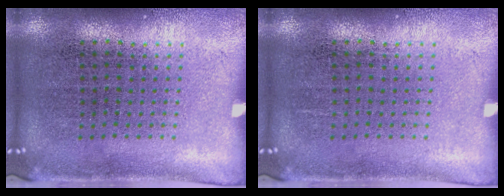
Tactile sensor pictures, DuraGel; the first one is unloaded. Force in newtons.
{"total": 0.0}